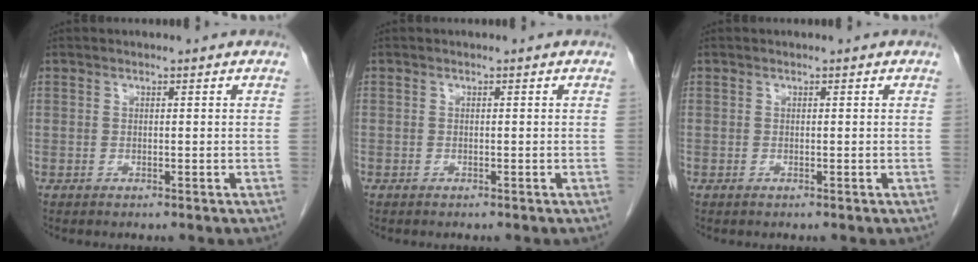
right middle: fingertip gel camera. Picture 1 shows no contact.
{"total": 0.0}
{"total": 0.0}